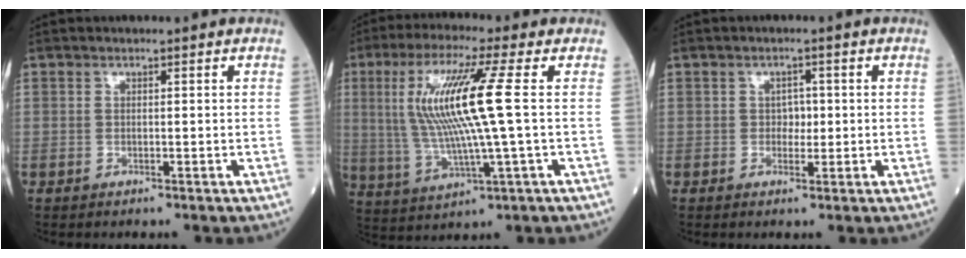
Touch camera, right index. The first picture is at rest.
{"total": 13.3, "force": [2.0, -0.3, 13.2], "torque": [-0.279, 0.003, 0.036]}
{"total": 1.9, "force": [0.0, 1.3, 1.3], "torque": [-0.012, 0.003, -0.001]}